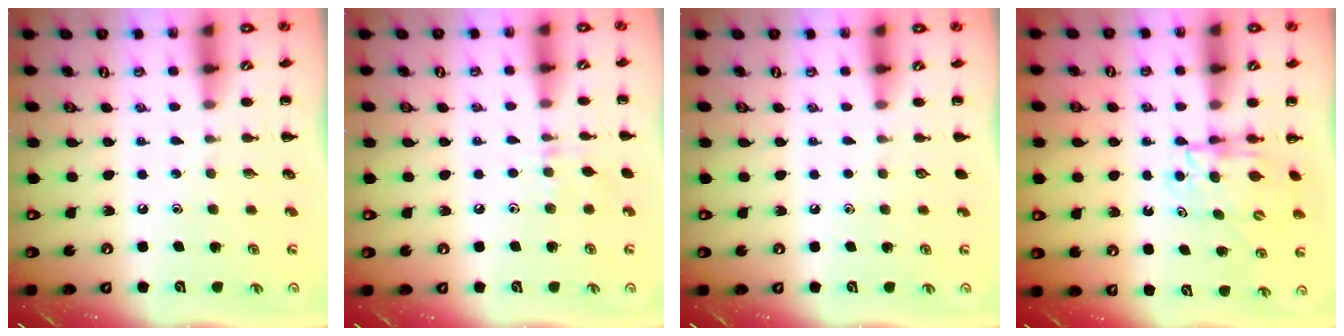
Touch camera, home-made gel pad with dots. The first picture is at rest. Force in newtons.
{"total": 5.0, "press": 4.8, "slide": 1.3}
{"total": 0.0}
{"total": 5.0, "press": 5.0, "slide": 0.5}